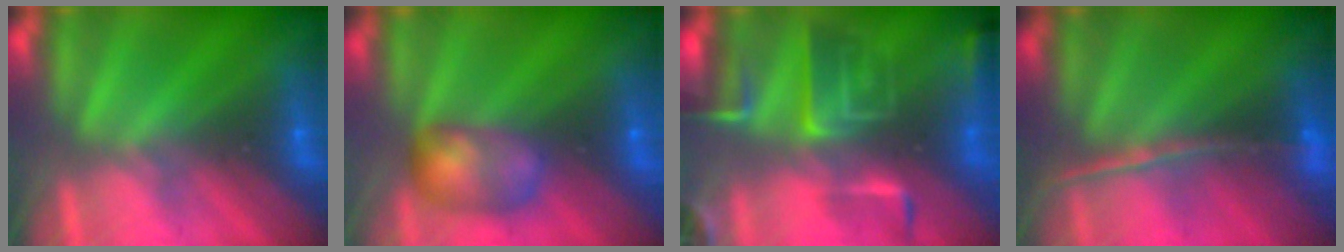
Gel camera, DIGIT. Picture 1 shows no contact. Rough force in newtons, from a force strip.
{"total": 7.0}
{"total": 9.2}
{"total": 1.7}